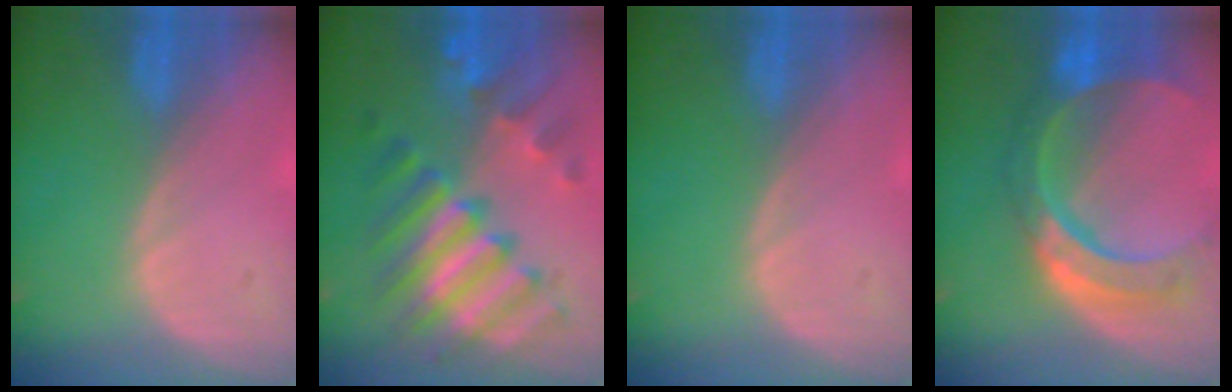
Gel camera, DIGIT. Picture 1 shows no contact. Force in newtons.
{"total": 10.9, "press": 10.9, "slide": 0.9}
{"total": 0.0}
{"total": 11.0, "press": 9.2, "slide": 6.0}